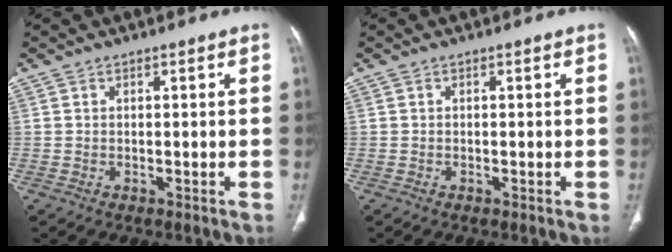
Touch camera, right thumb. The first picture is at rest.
{"total": 0.0}